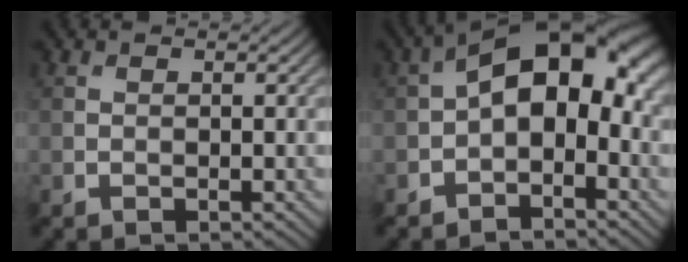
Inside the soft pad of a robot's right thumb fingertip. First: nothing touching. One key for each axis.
{"total": 11.0, "fx": 0.1, "fy": 6.6, "fz": 8.8, "tx": -0.132, "ty": 0.018, "tz": -0.011}